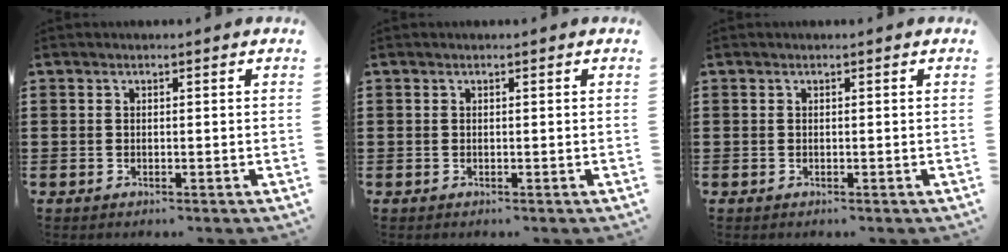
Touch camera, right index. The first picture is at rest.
{"total": 0.0}
{"total": 0.0}